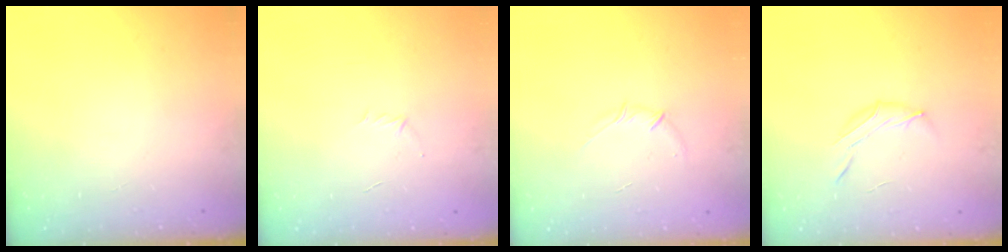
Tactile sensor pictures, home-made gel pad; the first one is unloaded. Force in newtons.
{"total": 2.9, "press": 2.8, "slide": 0.7}
{"total": 3.6, "press": 3.4, "slide": 1.2}
{"total": 7.0, "press": 6.9, "slide": 1.4}